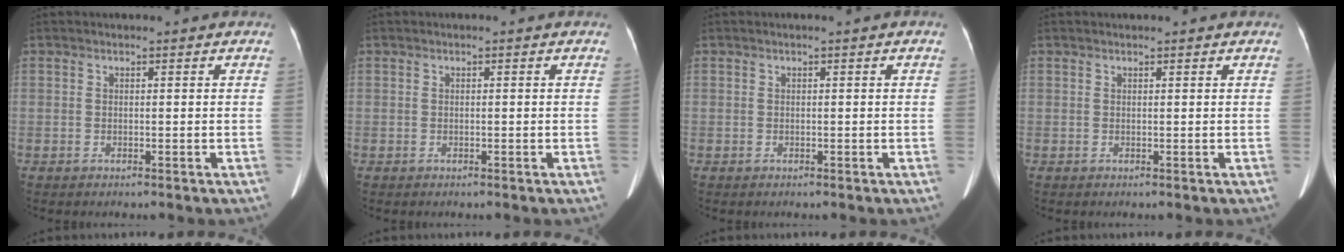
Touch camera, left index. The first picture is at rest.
{"total": 0.0}
{"total": 0.0}
{"total": 1.4, "force": [1.2, 0.3, 0.7], "torque": [-0.010, 0.015, 0.016]}